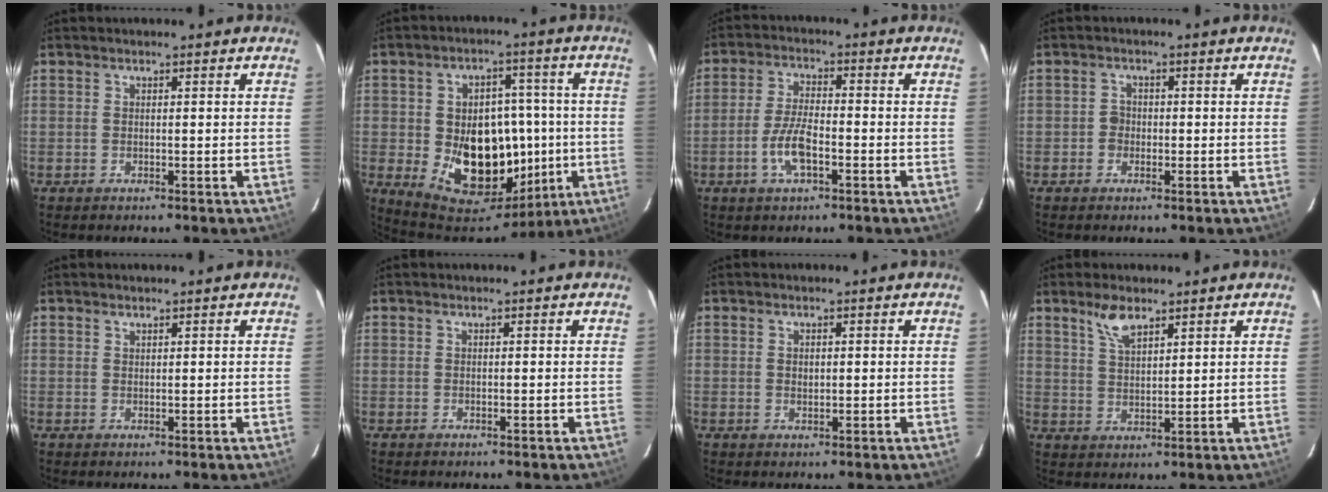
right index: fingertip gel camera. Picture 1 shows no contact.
{"total": 19.7, "force": [-2.4, 14.6, 13.0], "torque": [-0.245, 0.013, -0.007]}
{"total": 6.8, "force": [-2.7, 2.3, 5.8], "torque": [-0.124, 0.002, -0.053]}
{"total": 2.0, "force": [-0.8, 1.8, 0.4], "torque": [-0.006, 0.004, -0.015]}
{"total": 0.6, "force": [0.5, 0.2, 0.1], "torque": [-0.001, 0.001, 0.011]}
{"total": 0.0}
{"total": 1.4, "force": [0.2, 1.1, 0.9], "torque": [-0.015, 0.002, 0.004]}
{"total": 5.1, "force": [3.6, 1.8, 3.1], "torque": [-0.058, 0.001, 0.072]}